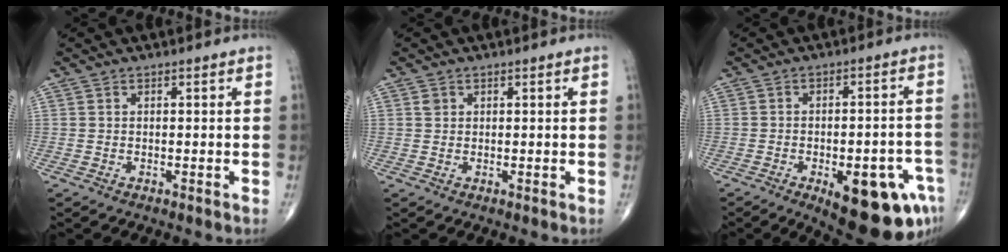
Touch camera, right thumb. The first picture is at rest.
{"total": 1.3, "force": [0.7, 0.9, 0.6], "torque": [-0.008, 0.001, 0.014]}
{"total": 17.0, "force": [-7.7, 6.6, 13.6], "torque": [-0.122, 0.029, -0.085]}